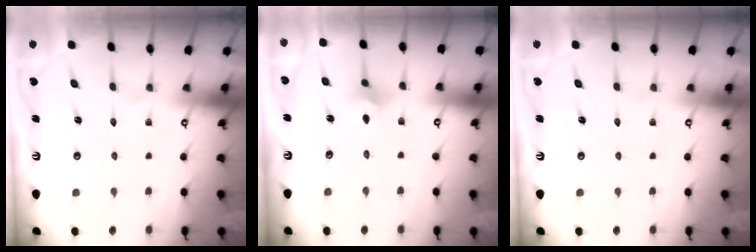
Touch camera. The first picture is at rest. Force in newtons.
{"total": 3.3, "press": 3.2, "slide": 0.7}
{"total": 0.0}